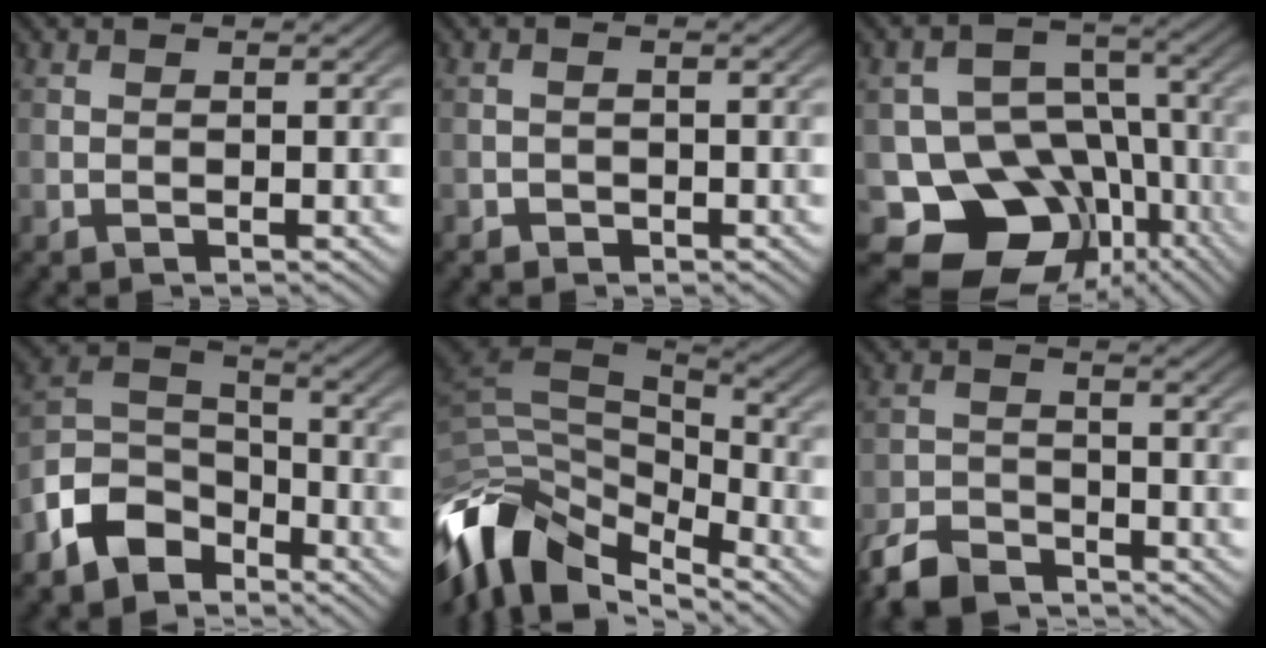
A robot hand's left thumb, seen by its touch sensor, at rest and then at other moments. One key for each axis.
{"total": 1.0, "fx": -0.7, "fy": 0.8, "fz": 0.2, "tx": -0.002, "ty": 0.000, "tz": -0.014}
{"total": 14.2, "fx": -7.0, "fy": 11.0, "fz": 5.6, "tx": -0.111, "ty": -0.009, "tz": -0.117}
{"total": 9.2, "fx": -6.0, "fy": 5.6, "fz": 4.2, "tx": -0.087, "ty": -0.003, "tz": -0.141}
{"total": 15.2, "fx": -7.5, "fy": 8.0, "fz": 10.5, "tx": -0.258, "ty": -0.021, "tz": -0.123}
{"total": 6.2, "fx": -5.1, "fy": 2.3, "fz": 2.5, "tx": -0.048, "ty": -0.009, "tz": -0.109}